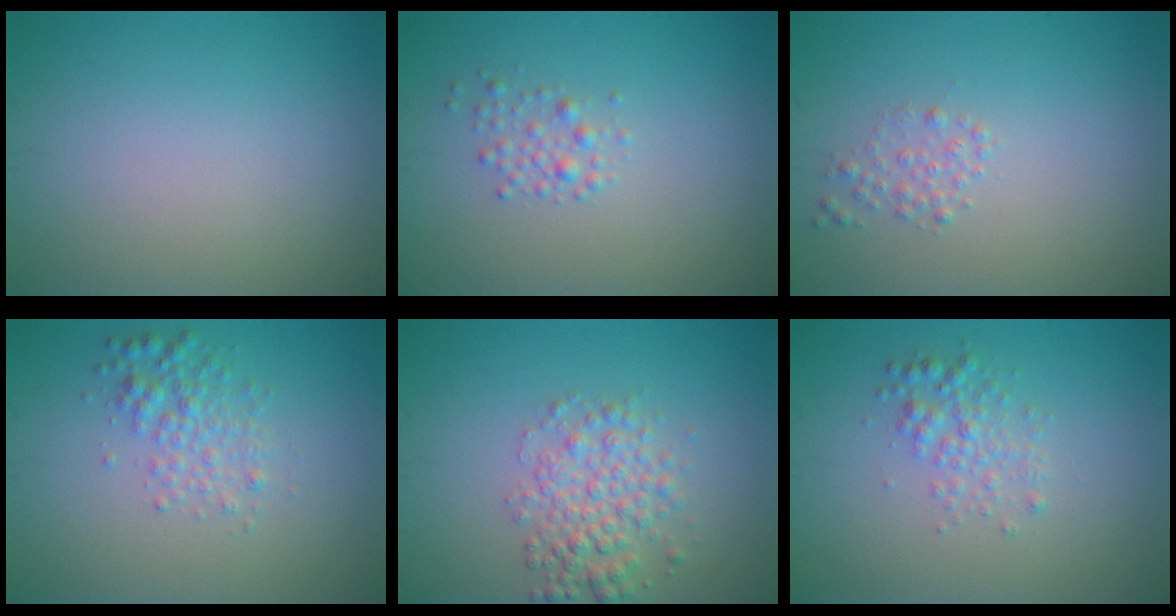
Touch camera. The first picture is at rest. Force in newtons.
{"total": 1.4, "press": 1.4, "slide": 0.0}
{"total": 1.2, "press": 1.2, "slide": 0.0}
{"total": 2.5, "press": 2.5, "slide": 0.0}
{"total": 3.7, "press": 3.7, "slide": 0.1}
{"total": 2.2, "press": 2.2, "slide": 0.0}